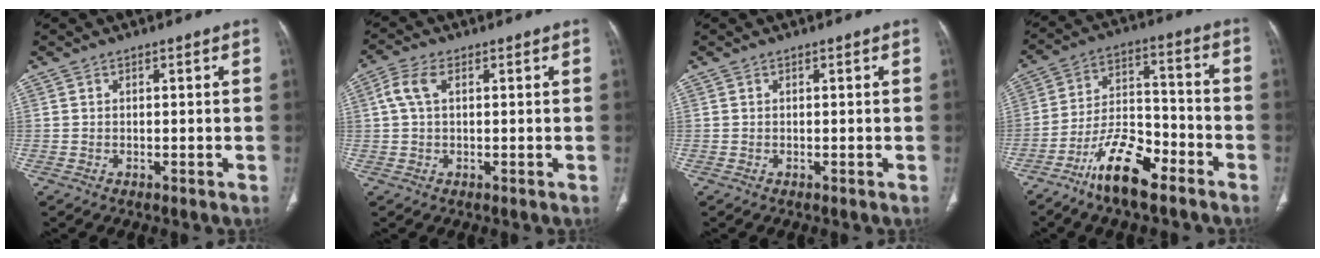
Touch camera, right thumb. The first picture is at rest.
{"total": 4.4, "force": [1.1, 2.4, 3.5], "torque": [-0.090, 0.016, 0.020]}
{"total": 0.0}
{"total": 13.0, "force": [-8.6, 4.8, 8.5], "torque": [-0.154, 0.061, -0.159]}